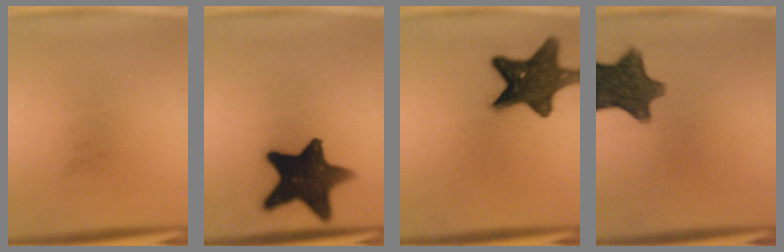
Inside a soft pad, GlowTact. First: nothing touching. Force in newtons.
{"total": 15.9}
{"total": 14.4}
{"total": 11.1}